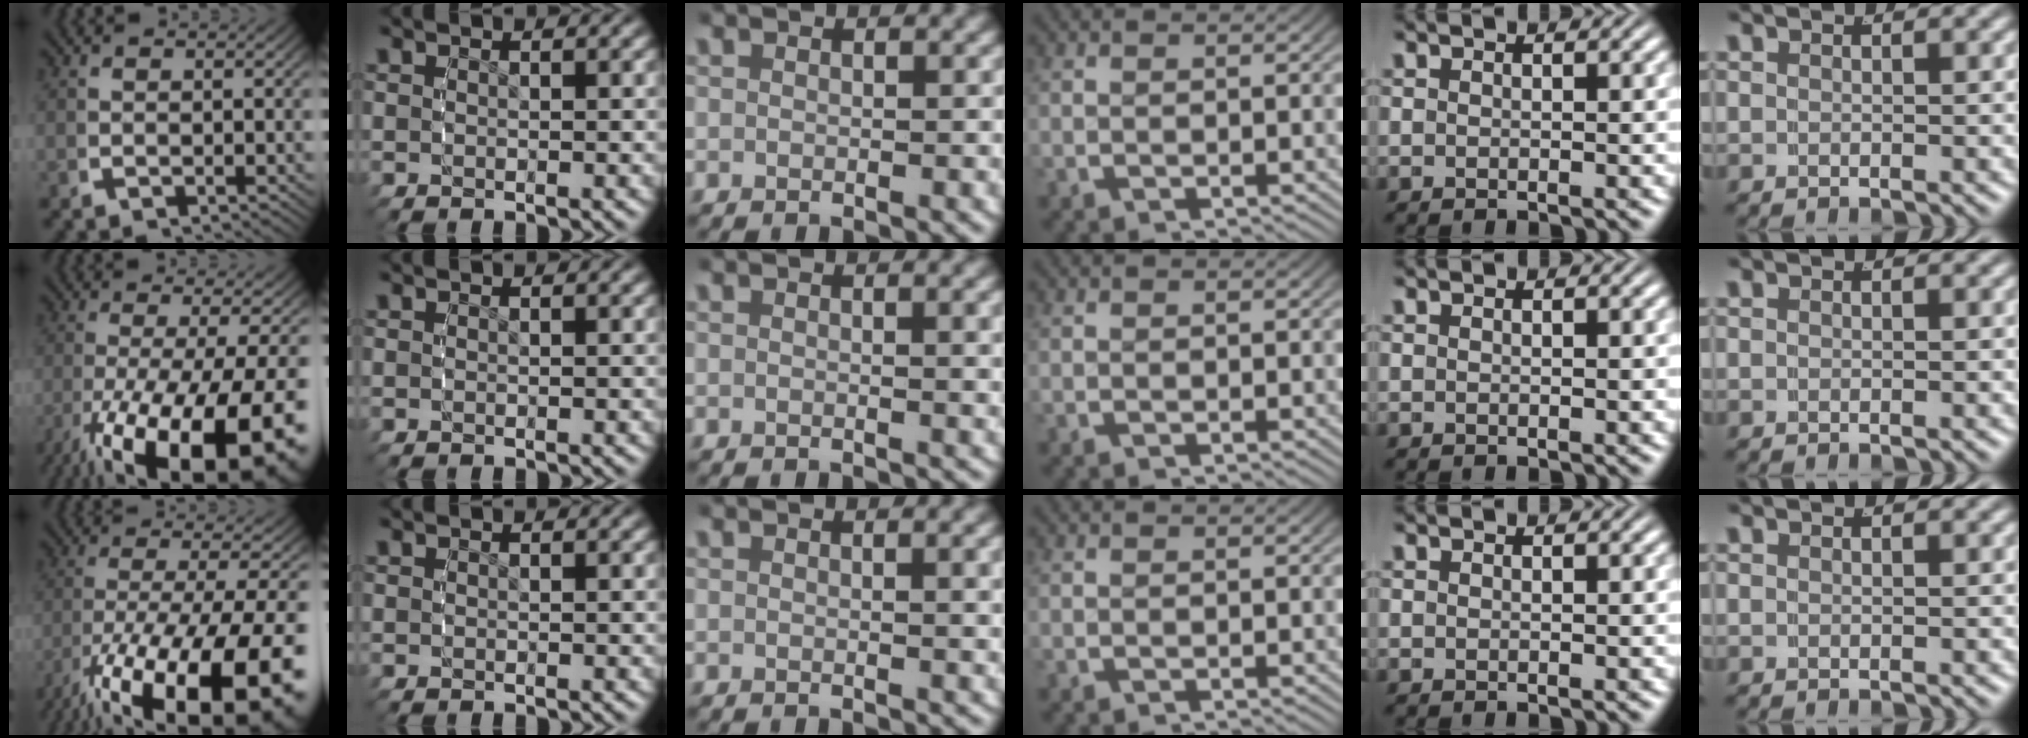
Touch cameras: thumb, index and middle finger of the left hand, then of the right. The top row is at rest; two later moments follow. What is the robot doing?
{"motion": "grasp_and_lifting", "object": "dispenser bottle"}